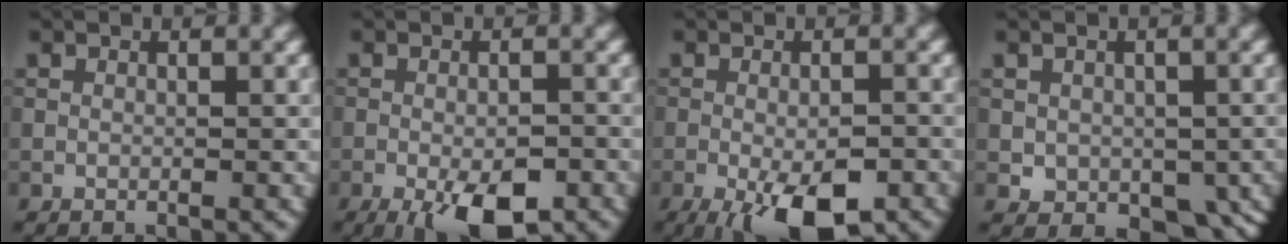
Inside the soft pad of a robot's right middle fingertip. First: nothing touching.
{"total": 6.6, "force": [-3.6, 2.3, 5.1], "torque": [-0.076, -0.005, -0.054]}
{"total": 7.9, "force": [-4.0, 2.7, 6.2], "torque": [-0.099, -0.011, -0.059]}
{"total": 5.8, "force": [-1.0, 4.6, 3.4], "torque": [-0.039, -0.023, 0.000]}